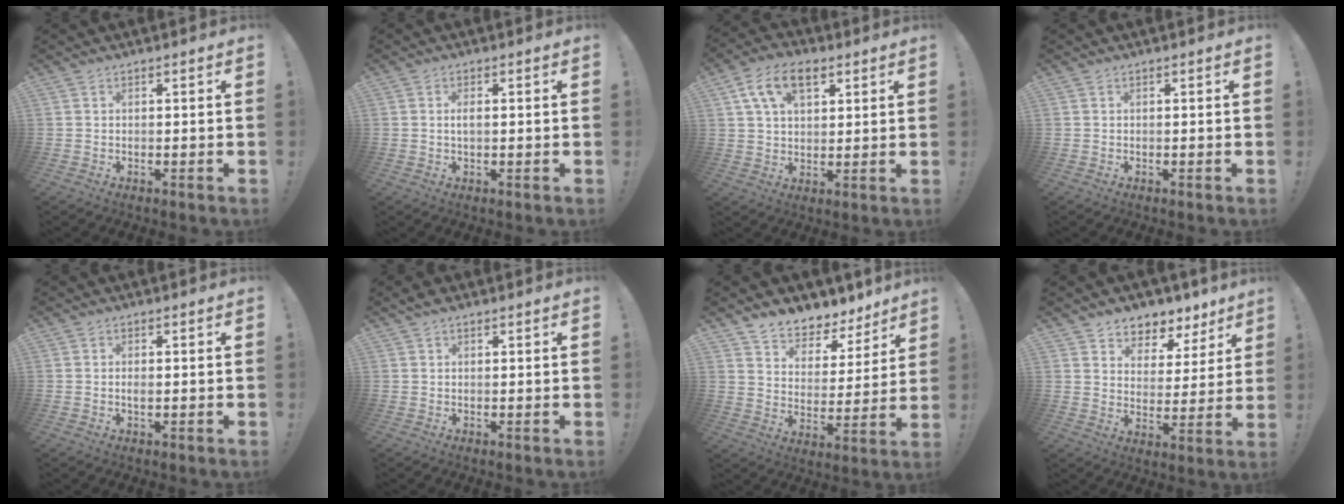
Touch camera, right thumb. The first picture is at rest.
{"total": 1.7, "force": [0.1, 0.5, 1.6], "torque": [-0.023, 0.000, 0.000]}
{"total": 11.7, "force": [5.5, 7.2, 7.5], "torque": [-0.125, 0.002, 0.103]}
{"total": 0.0}
{"total": 1.2, "force": [-0.1, 0.4, 1.1], "torque": [-0.013, -0.001, -0.004]}
{"total": 1.6, "force": [1.2, 0.5, 1.0], "torque": [-0.019, 0.002, 0.022]}
{"total": 7.3, "force": [6.4, 3.3, 1.3], "torque": [-0.027, -0.062, 0.121]}
{"total": 6.3, "force": [4.6, 4.2, 1.1], "torque": [-0.016, -0.044, 0.090]}